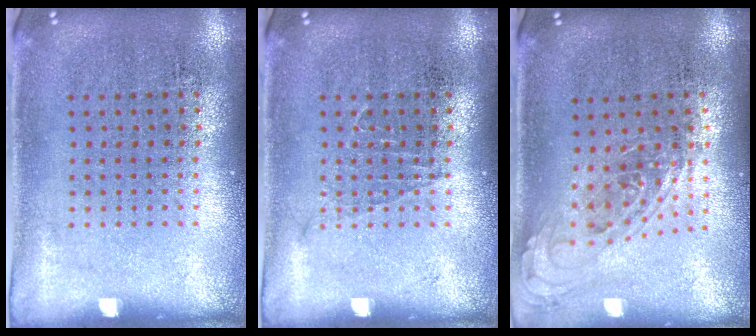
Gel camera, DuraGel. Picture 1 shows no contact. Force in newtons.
{"total": 0.5, "press": 0.5, "slide": 0.1}
{"total": 0.9, "press": 0.9, "slide": 0.3}